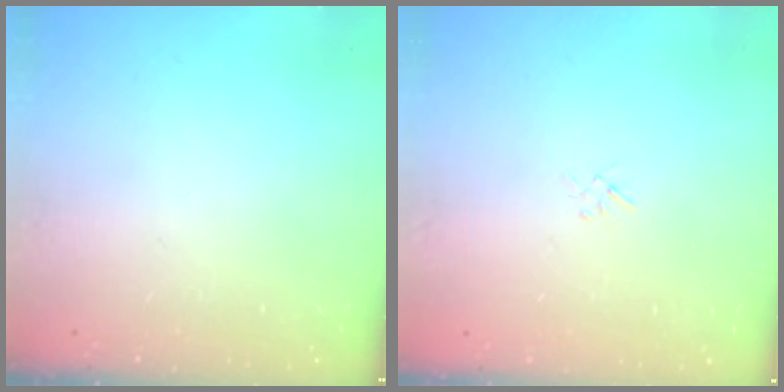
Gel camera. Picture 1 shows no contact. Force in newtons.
{"total": 1.0, "press": 0.9, "slide": 0.4}